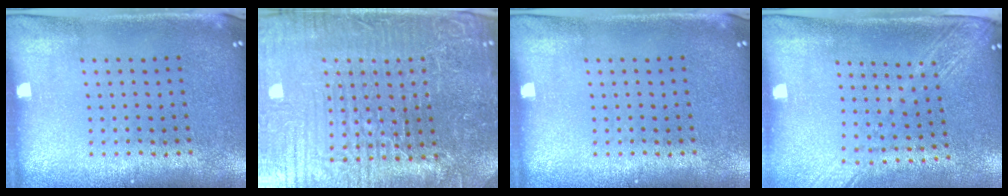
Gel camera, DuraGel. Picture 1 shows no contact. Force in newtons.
{"total": 6.5, "press": 5.9, "slide": 2.8}
{"total": 0.0}
{"total": 2.0, "press": 1.6, "slide": 1.2}